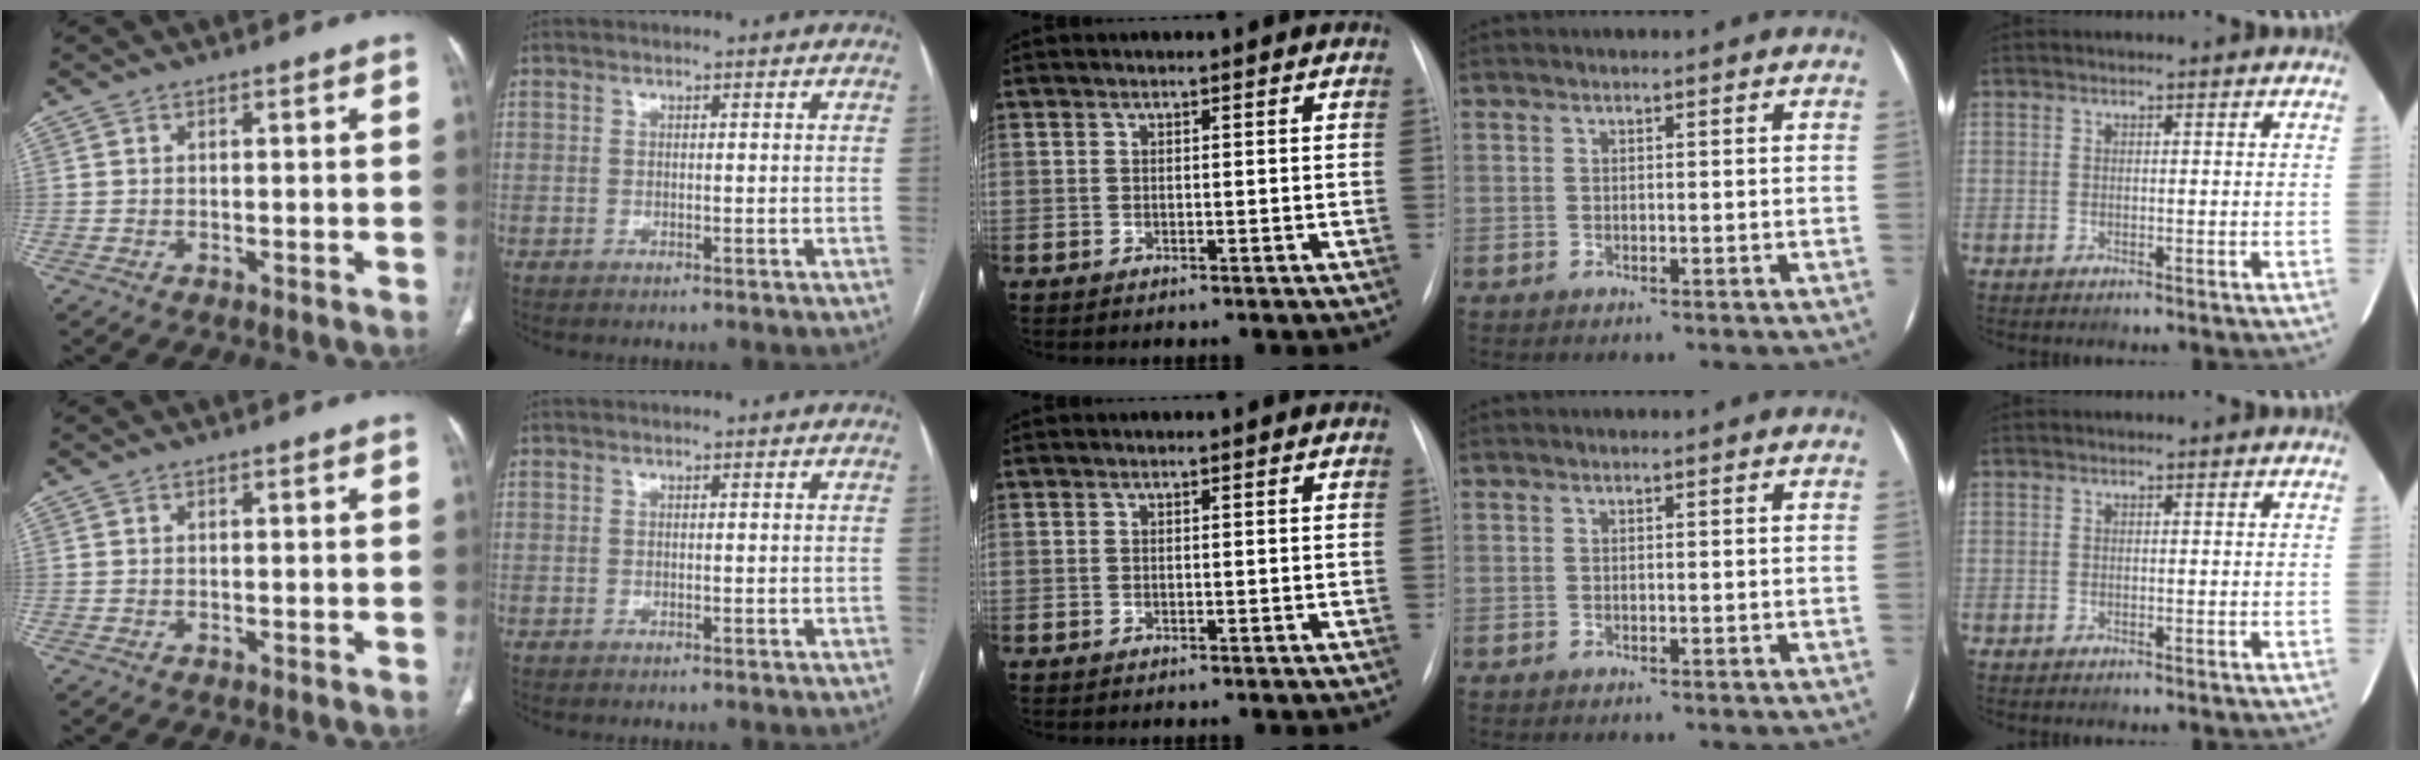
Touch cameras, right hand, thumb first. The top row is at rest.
{}